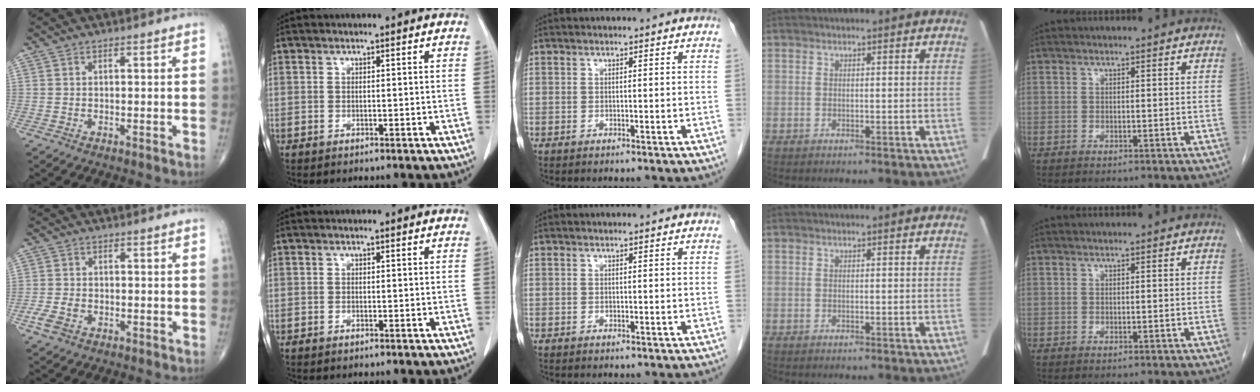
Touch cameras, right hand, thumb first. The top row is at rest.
{"thumb": {"total": 3.9, "force": [-1.6, 2.7, 2.4], "torque": [-0.054, 0.008, -0.029]}}